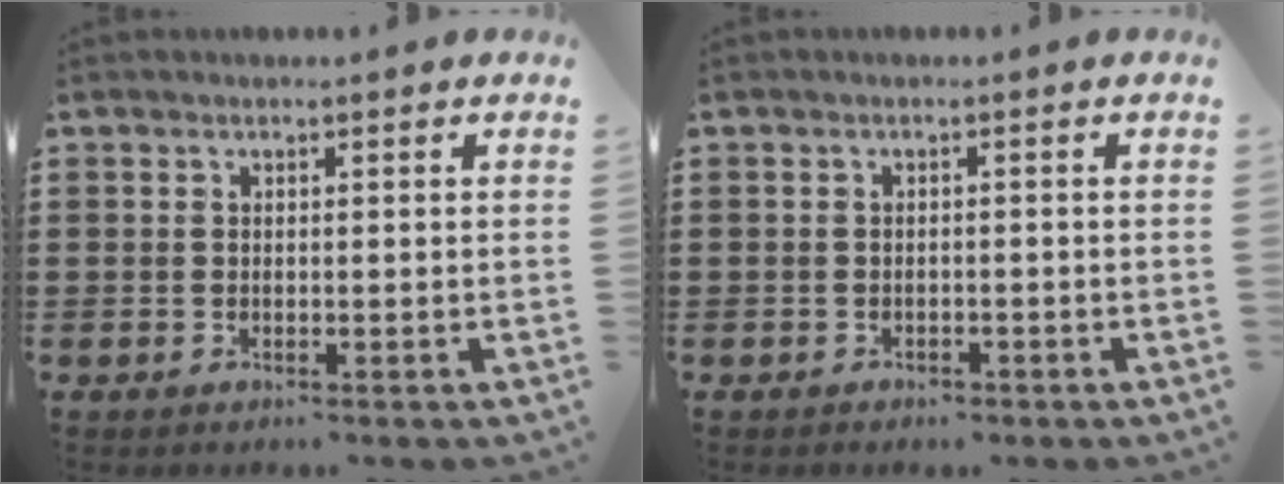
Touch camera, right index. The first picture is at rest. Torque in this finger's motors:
{"motor_torque": [0.43, 0.45, -0.01, -0.01]}